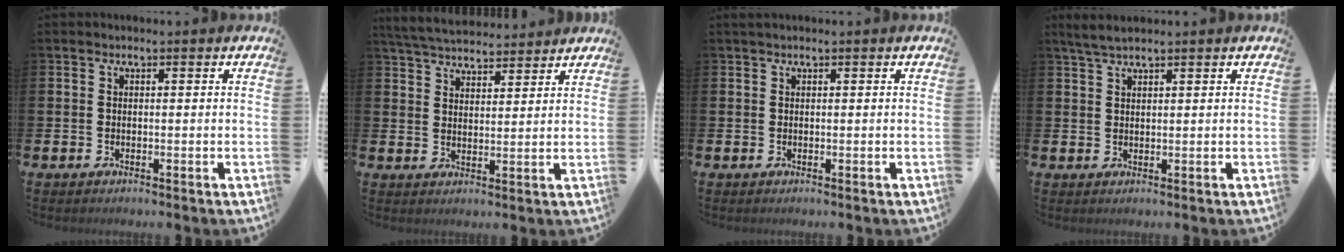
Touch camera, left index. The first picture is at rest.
{"total": 5.3, "force": [5.1, 1.0, 0.7], "torque": [-0.035, -0.023, 0.093]}
{"total": 0.6, "force": [0.4, 0.1, 0.4], "torque": [-0.003, 0.002, 0.006]}
{"total": 2.8, "force": [2.3, 0.5, 1.5], "torque": [-0.037, 0.003, 0.043]}